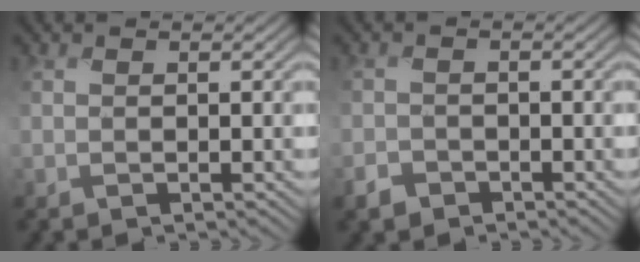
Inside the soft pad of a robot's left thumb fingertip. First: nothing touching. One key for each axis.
{"total": 2.1, "fx": -1.5, "fy": 1.4, "fz": 0.6, "tx": -0.013, "ty": -0.004, "tz": -0.036}